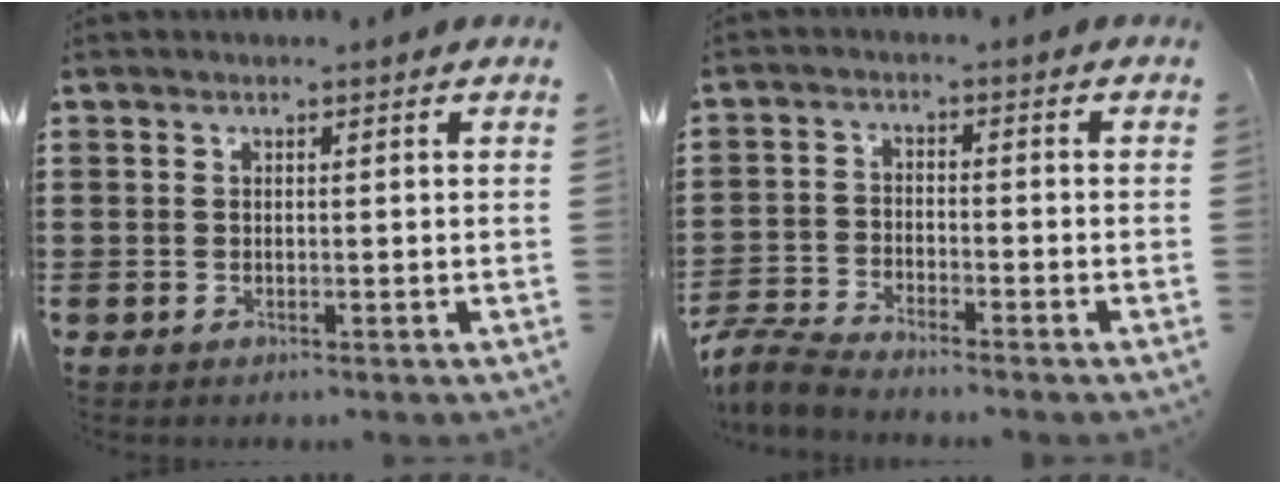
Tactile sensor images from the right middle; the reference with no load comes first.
{"total": 4.2, "force": [-4.1, 0.3, 1.2], "torque": [-0.050, -0.011, -0.089]}